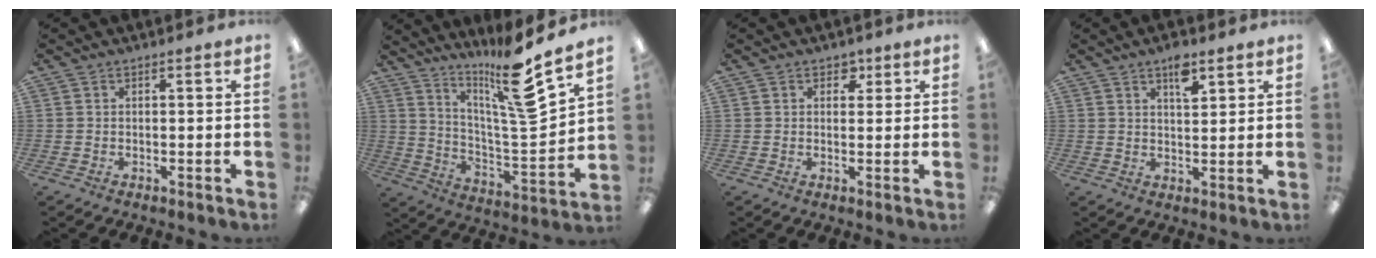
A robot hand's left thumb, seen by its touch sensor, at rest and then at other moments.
{"total": 16.2, "force": [12.2, 0.8, 10.7], "torque": [-0.194, -0.086, 0.189]}
{"total": 2.8, "force": [1.5, 2.1, 1.2], "torque": [-0.002, -0.005, 0.020]}
{"total": 5.9, "force": [3.8, 2.4, 3.8], "torque": [-0.043, -0.020, 0.061]}